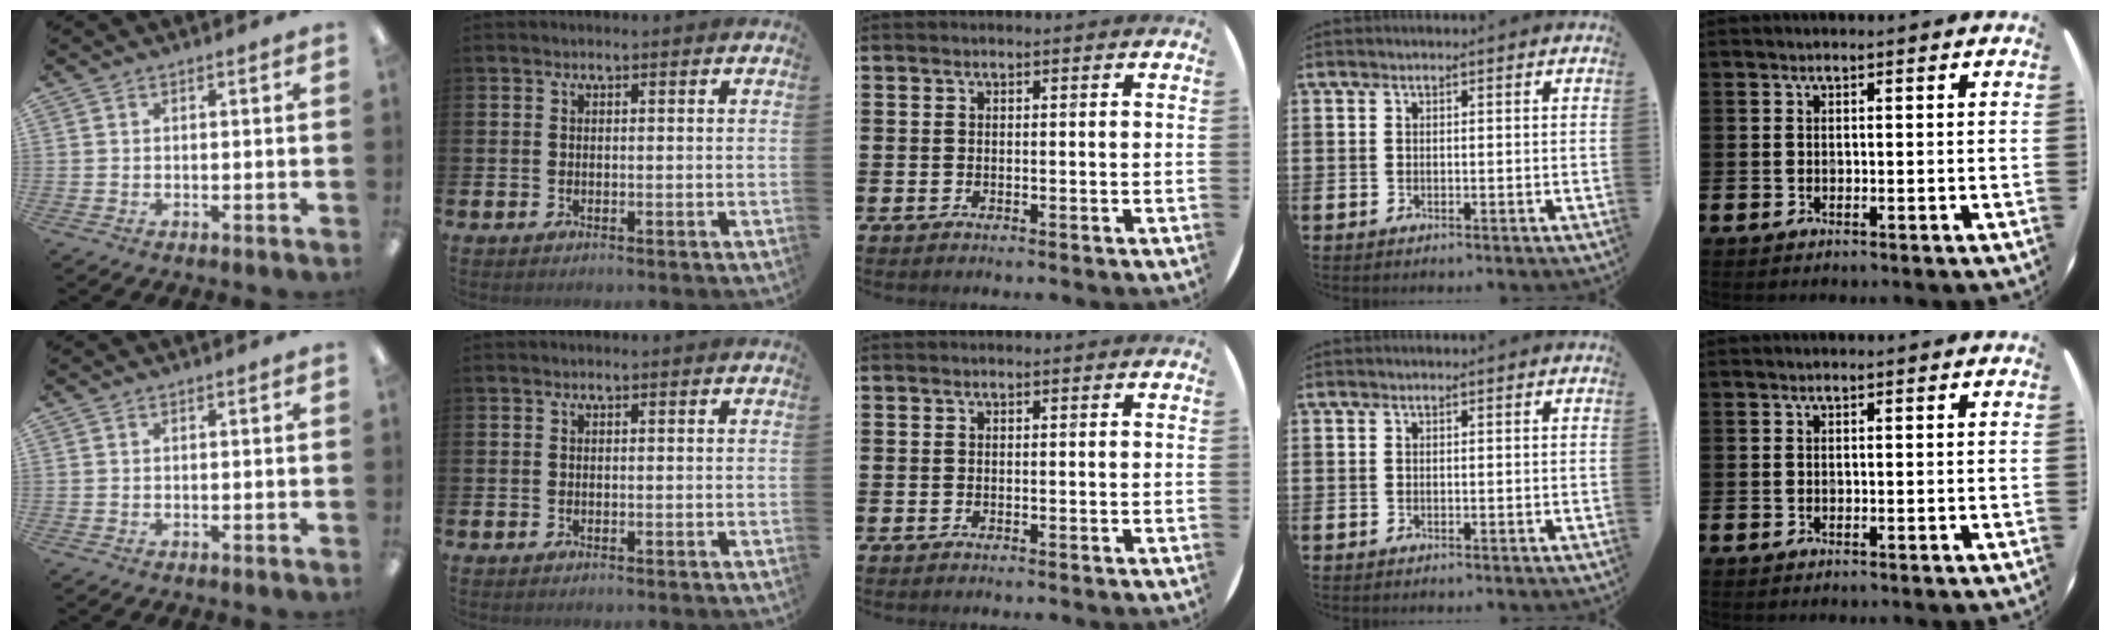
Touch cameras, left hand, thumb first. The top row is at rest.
{}